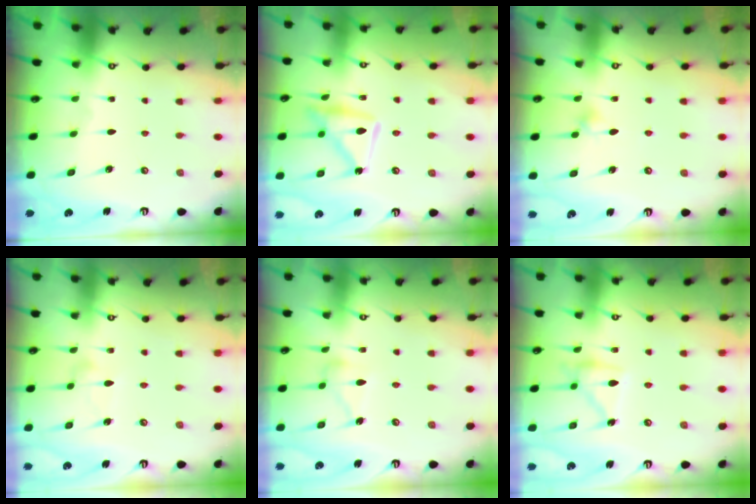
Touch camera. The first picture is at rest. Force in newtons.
{"total": 14.0, "press": 13.9, "slide": 1.2}
{"total": 5.4, "press": 5.3, "slide": 1.2}
{"total": 6.1, "press": 6.1, "slide": 0.3}
{"total": 10.2, "press": 10.2, "slide": 0.6}
{"total": 13.8, "press": 13.8, "slide": 0.8}